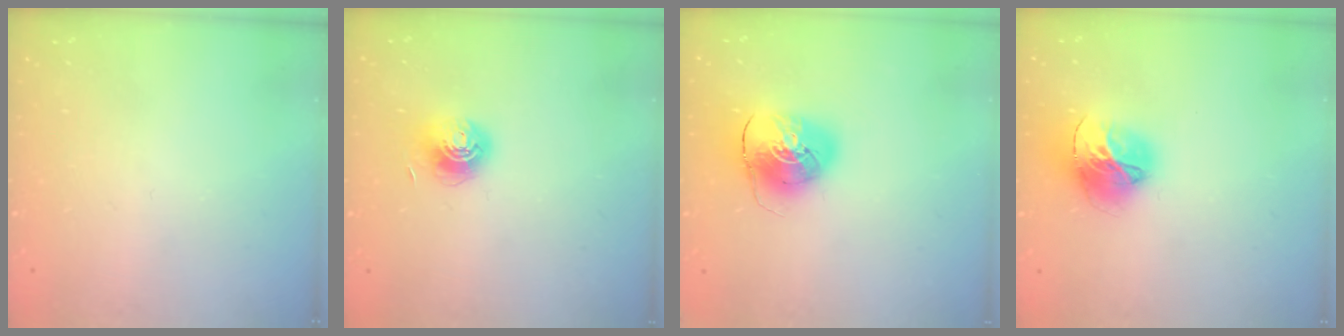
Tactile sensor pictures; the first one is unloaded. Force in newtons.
{"total": 7.0, "press": 7.0, "slide": 0.5}
{"total": 10.4, "press": 10.3, "slide": 1.8}
{"total": 16.0, "press": 15.9, "slide": 1.7}